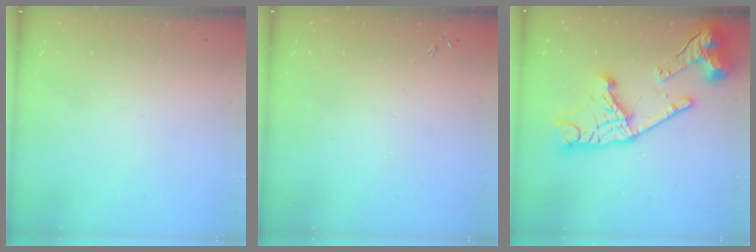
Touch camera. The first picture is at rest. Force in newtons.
{"total": 0.0}
{"total": 22.9, "press": 22.8, "slide": 2.1}